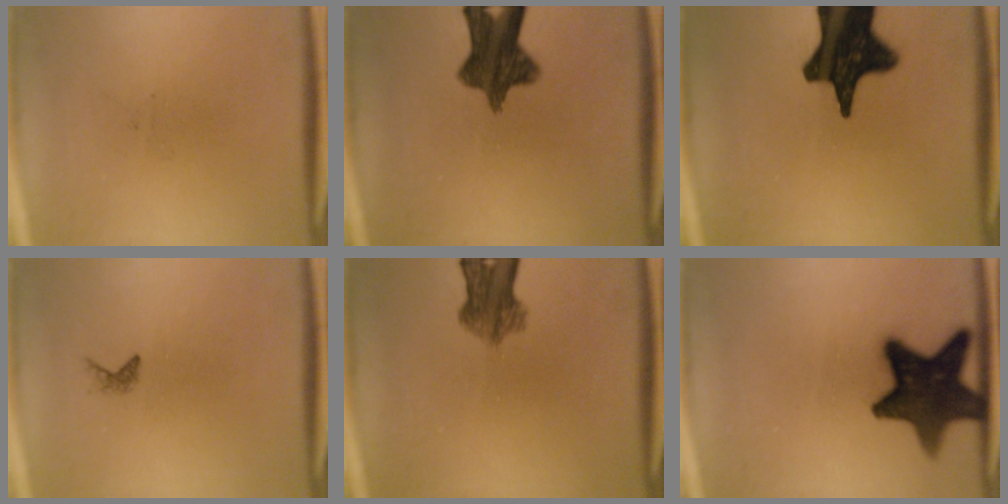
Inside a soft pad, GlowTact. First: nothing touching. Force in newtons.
{"total": 10.3}
{"total": 18.5}
{"total": 0.6}
{"total": 6.1}
{"total": 14.8}